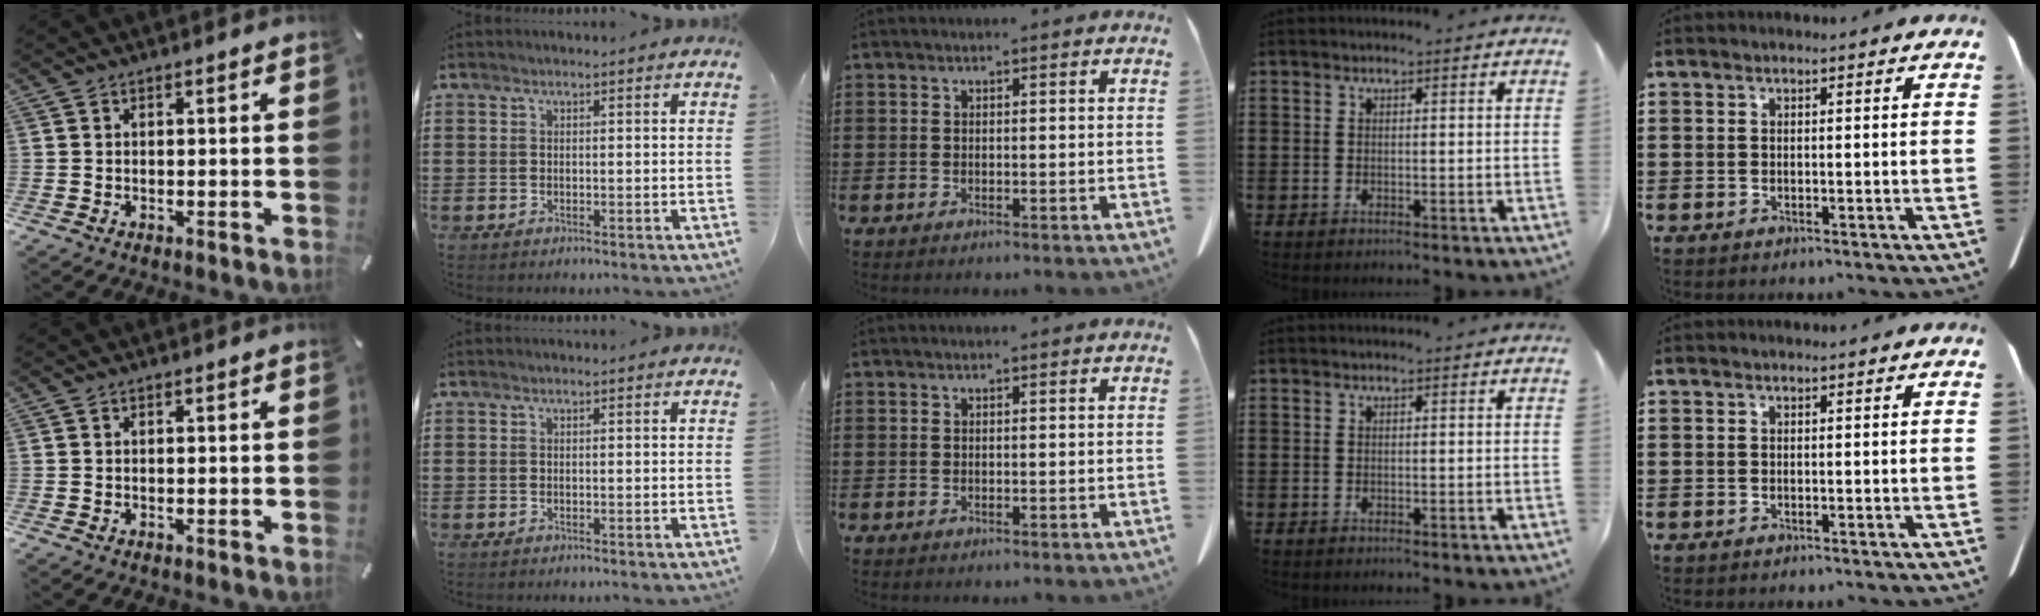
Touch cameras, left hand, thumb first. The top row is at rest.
{}